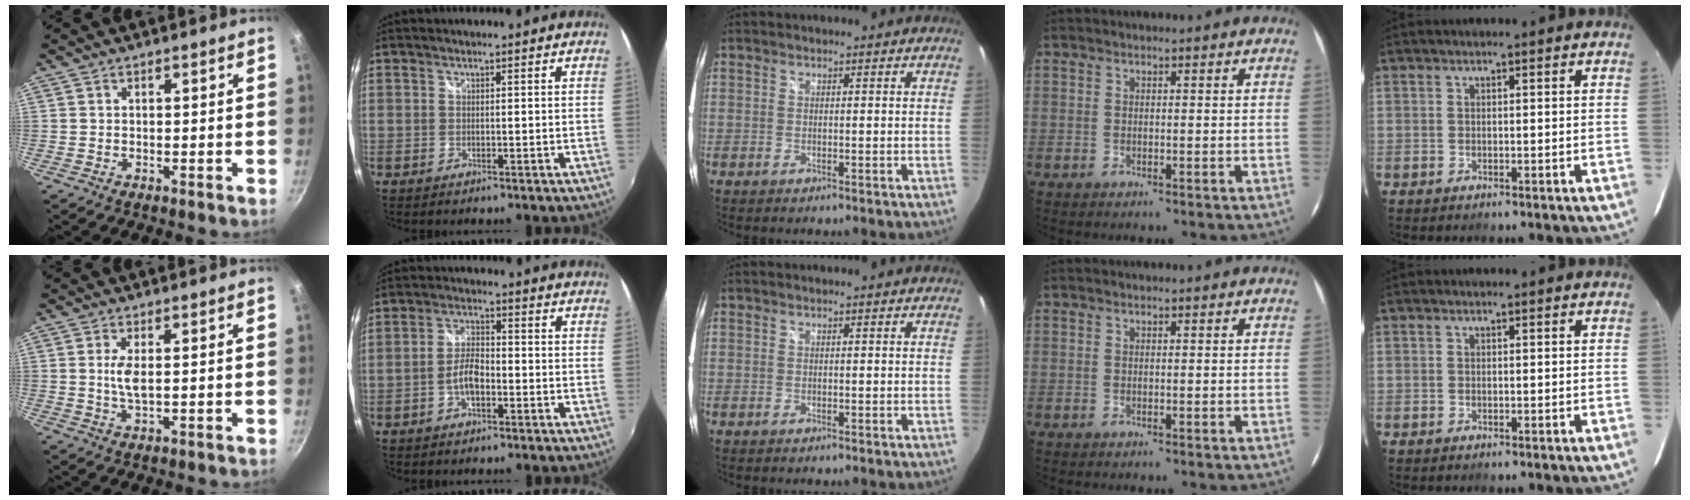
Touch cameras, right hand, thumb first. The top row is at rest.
{"thumb": {"total": 3.6, "force": [0.5, 1.2, 3.4], "torque": [-0.073, -0.004, 0.012]}, "index": {"total": 5.0, "force": [-2.0, 2.1, 4.1], "torque": [-0.085, 0.008, -0.037]}}